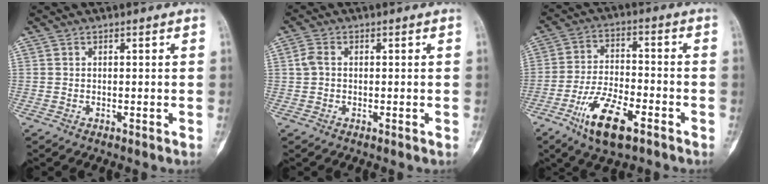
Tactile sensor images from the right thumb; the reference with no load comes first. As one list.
[{"total": 2.5, "force": [0.2, 1.9, 1.7], "torque": [-0.040, 0.007, 0.002]}, {"total": 12.1, "force": [-6.5, 4.8, 9.0], "torque": [-0.168, 0.024, -0.113]}]